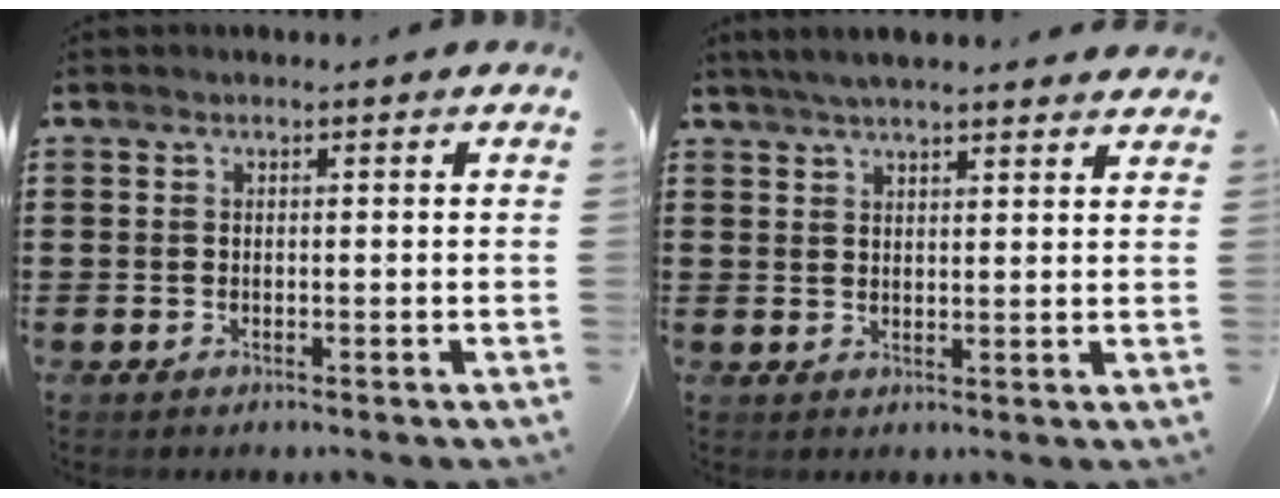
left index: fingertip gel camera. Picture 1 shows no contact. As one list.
[{"total": 3.8, "force": [3.5, 0.1, 1.5], "torque": [-0.037, -0.002, 0.064]}]